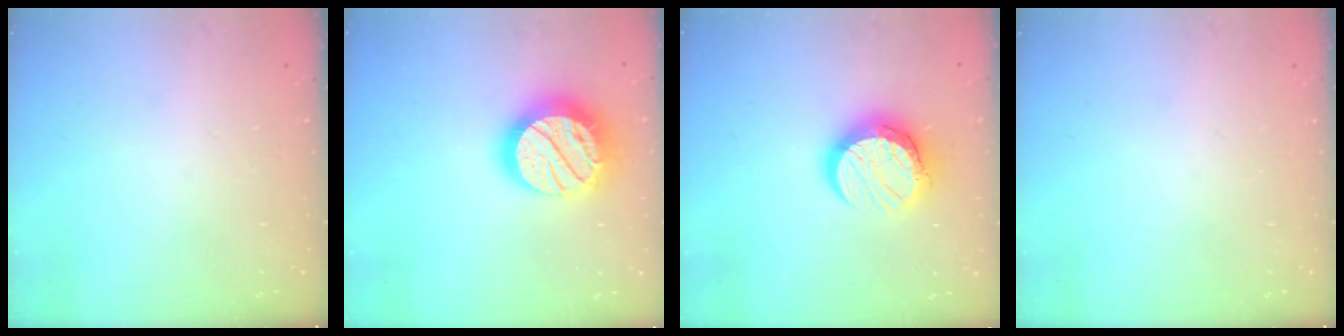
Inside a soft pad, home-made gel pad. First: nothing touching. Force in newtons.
{"total": 22.4, "press": 22.4, "slide": 1.9}
{"total": 12.3, "press": 12.3, "slide": 0.9}
{"total": 0.0}